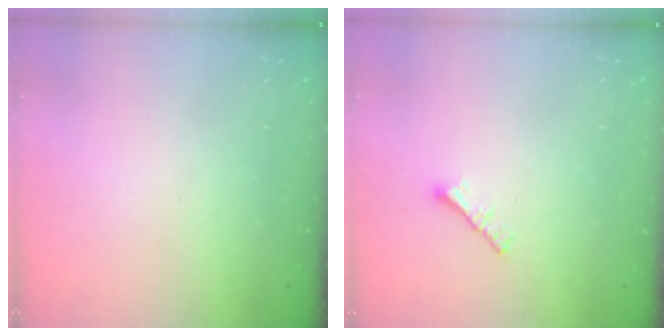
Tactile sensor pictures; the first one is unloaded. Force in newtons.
{"total": 2.2, "press": 2.1, "slide": 0.6}